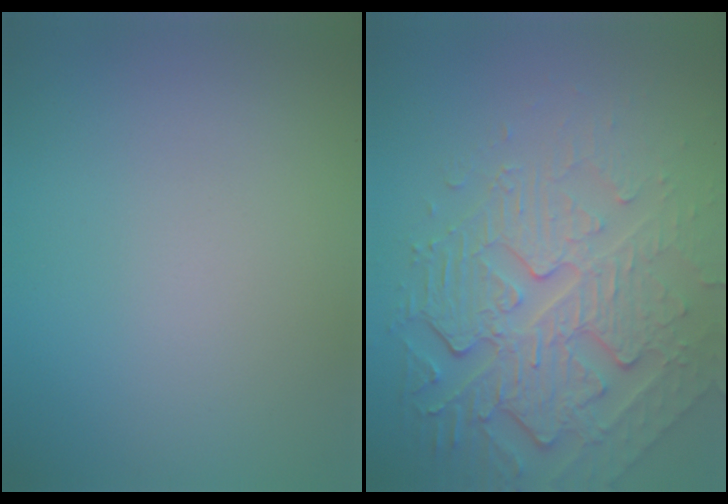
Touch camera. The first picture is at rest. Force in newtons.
{"total": 7.6, "press": 5.4, "slide": 5.3}